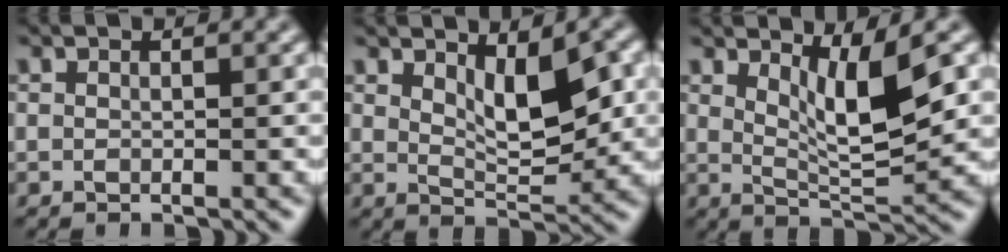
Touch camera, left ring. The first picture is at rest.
{"total": 4.7, "force": [1.7, 1.8, 4.0], "torque": [-0.063, -0.005, 0.030]}
{"total": 5.0, "force": [2.0, 1.2, 4.4], "torque": [-0.073, -0.012, 0.038]}